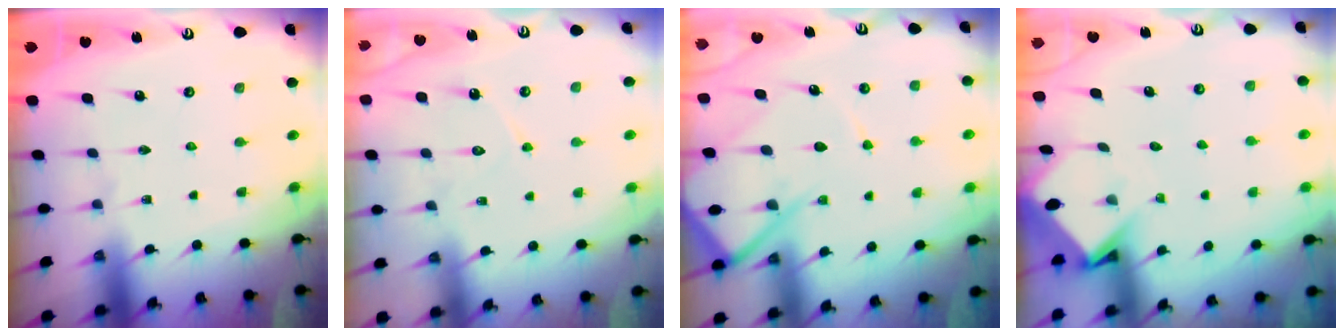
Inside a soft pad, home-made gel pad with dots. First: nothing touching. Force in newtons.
{"total": 7.3, "press": 7.2, "slide": 0.8}
{"total": 11.7, "press": 11.7, "slide": 1.1}
{"total": 3.6, "press": 3.5, "slide": 0.2}